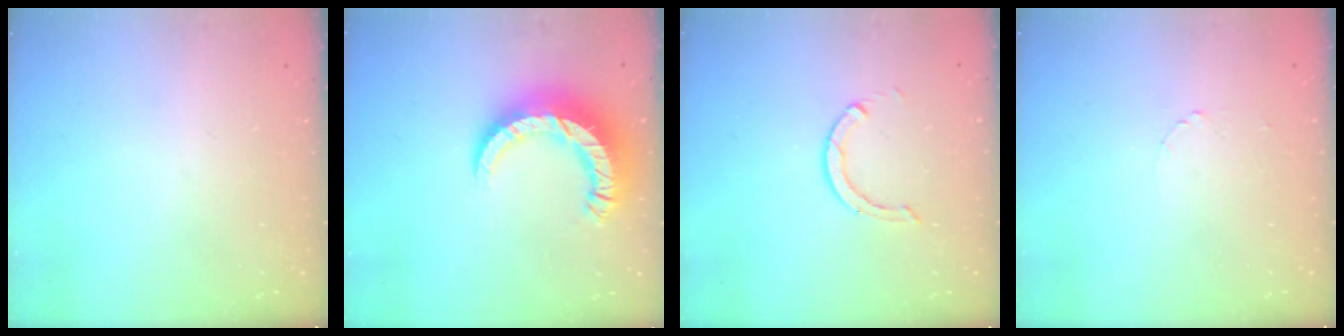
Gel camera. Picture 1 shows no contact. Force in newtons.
{"total": 12.7, "press": 12.7, "slide": 1.2}
{"total": 3.2, "press": 3.2, "slide": 0.4}
{"total": 1.3, "press": 1.3, "slide": 0.1}